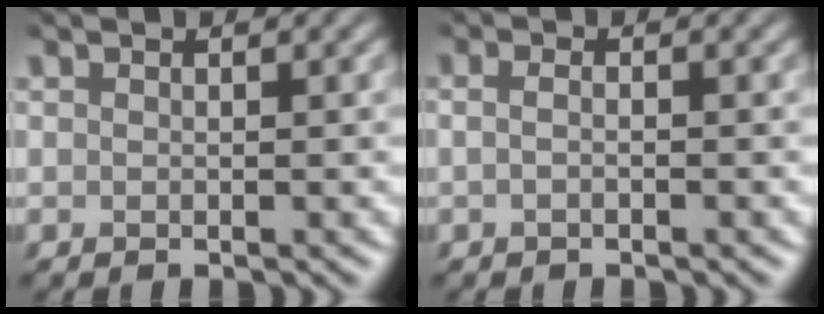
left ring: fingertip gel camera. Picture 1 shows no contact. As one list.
[{"total": 1.2, "force": [-0.4, 0.3, 1.1], "torque": [-0.014, -0.005, -0.014]}]